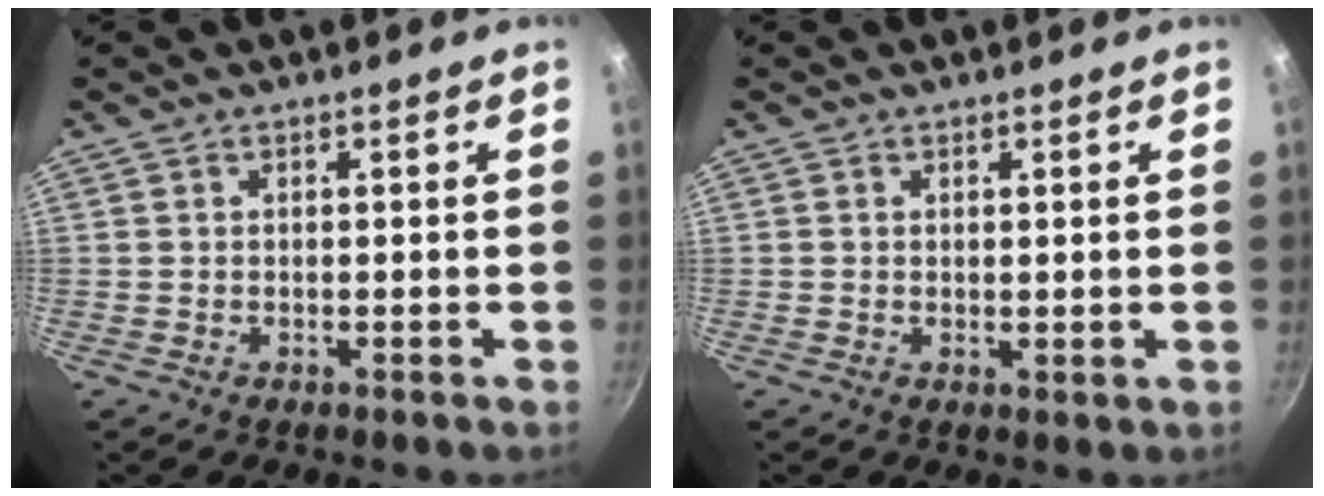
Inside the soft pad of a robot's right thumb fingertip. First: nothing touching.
{"total": 0.9, "force": [0.5, 0.4, 0.7], "torque": [-0.008, -0.009, 0.004]}